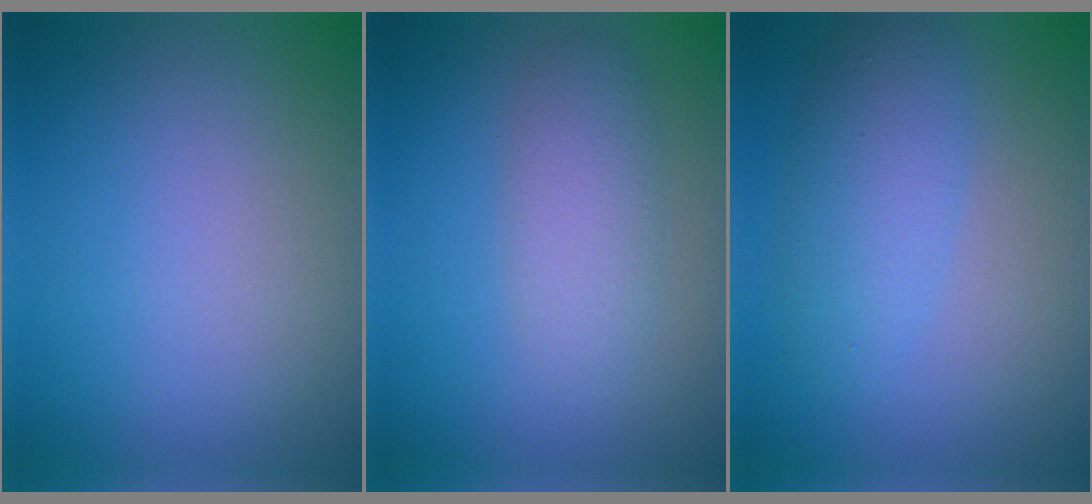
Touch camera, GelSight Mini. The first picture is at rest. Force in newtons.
{"total": 2.9, "press": 2.9, "slide": 0.2}
{"total": 3.7, "press": 3.7, "slide": 0.1}